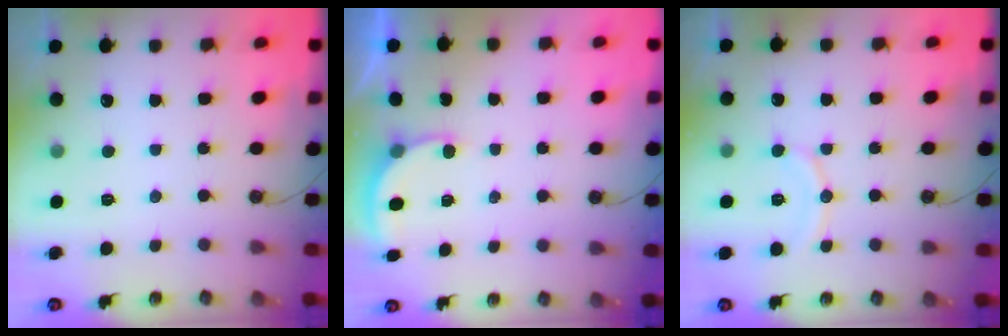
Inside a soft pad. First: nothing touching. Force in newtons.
{"total": 3.0, "press": 3.0, "slide": 0.3}
{"total": 8.9, "press": 8.9, "slide": 1.0}